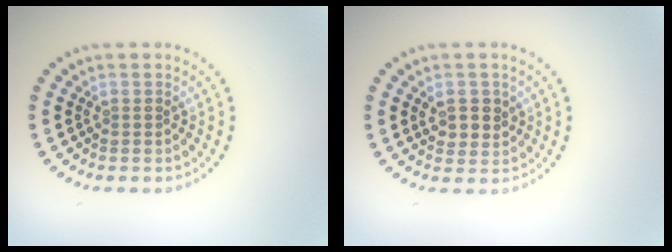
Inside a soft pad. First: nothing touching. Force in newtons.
{"total": 2.5, "press": 2.4, "slide": 0.8}